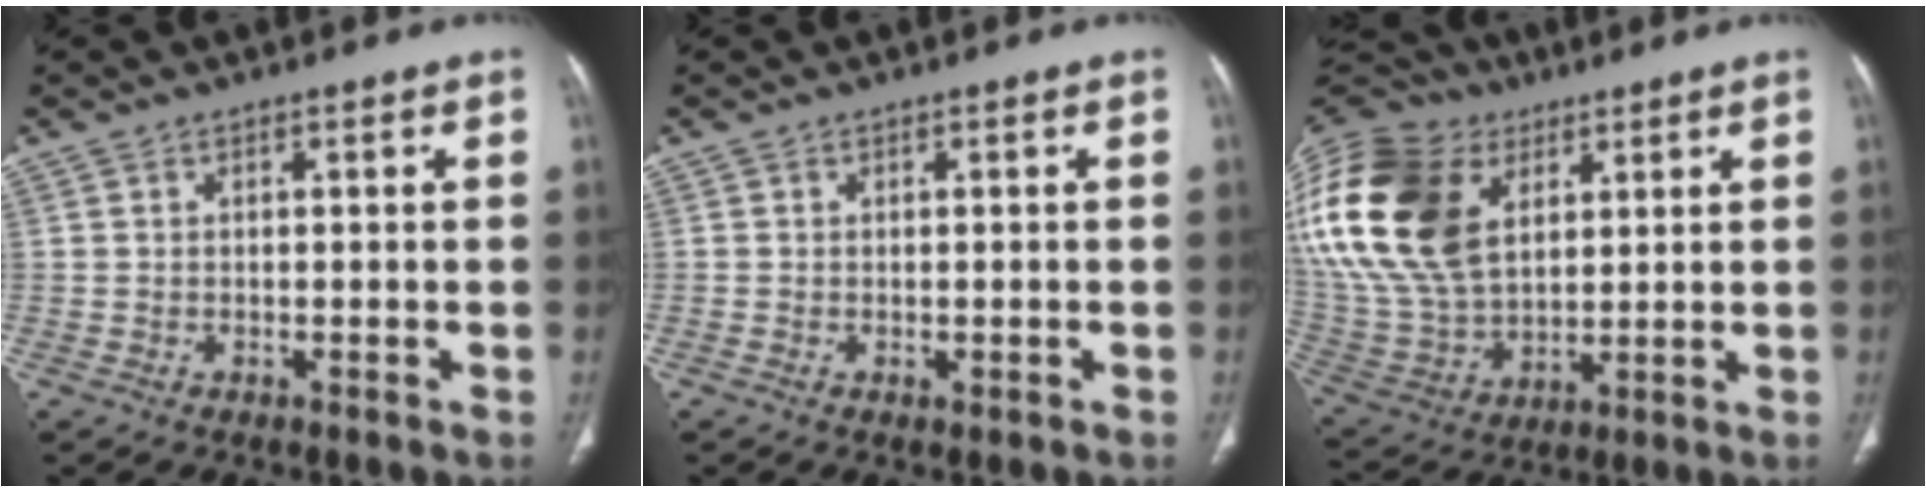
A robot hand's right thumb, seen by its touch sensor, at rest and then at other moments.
{"total": 0.9, "force": [-0.3, 0.4, 0.7], "torque": [-0.007, -0.001, -0.001]}
{"total": 30.5, "force": [10.7, 20.3, 20.1], "torque": [-0.467, 0.019, 0.216]}